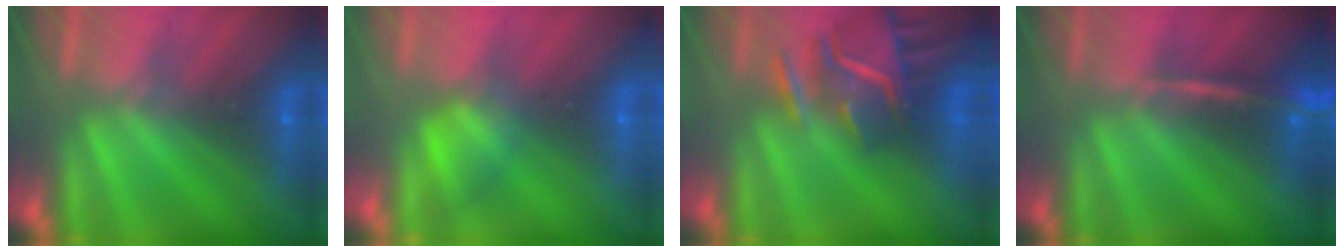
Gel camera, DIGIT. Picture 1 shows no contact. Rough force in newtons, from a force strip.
{"total": 1.6}
{"total": 8.6}
{"total": 2.4}